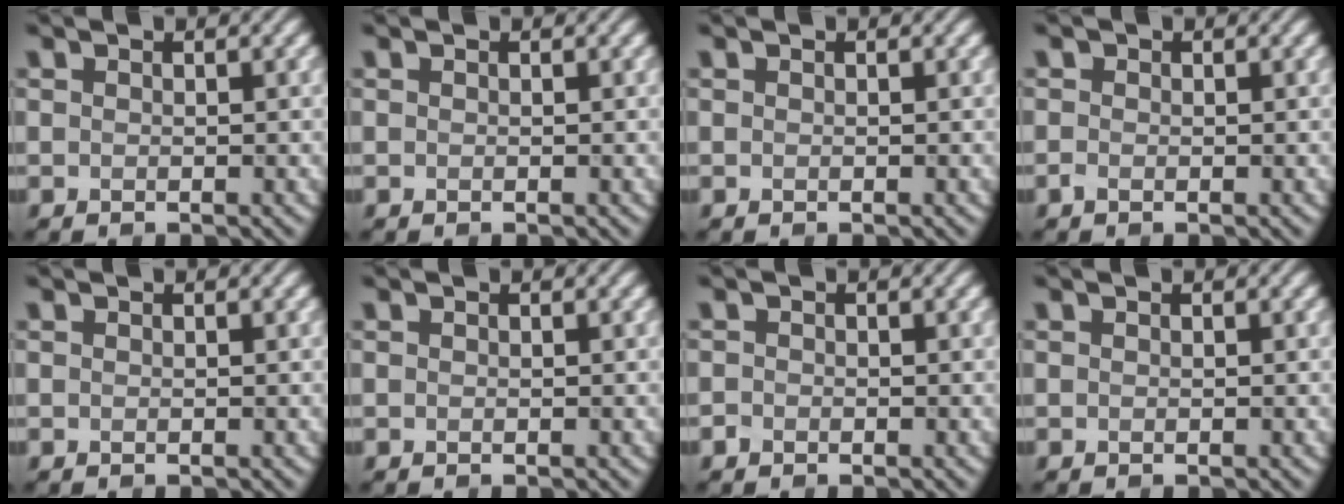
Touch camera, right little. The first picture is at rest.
{"total": 0.0}
{"total": 0.0}
{"total": 0.6, "force": [-0.2, 0.5, 0.3], "torque": [-0.008, 0.000, -0.005]}
{"total": 0.0}
{"total": 0.0}
{"total": 0.6, "force": [-0.4, 0.5, 0.1], "torque": [0.000, -0.003, -0.008]}
{"total": 0.0}